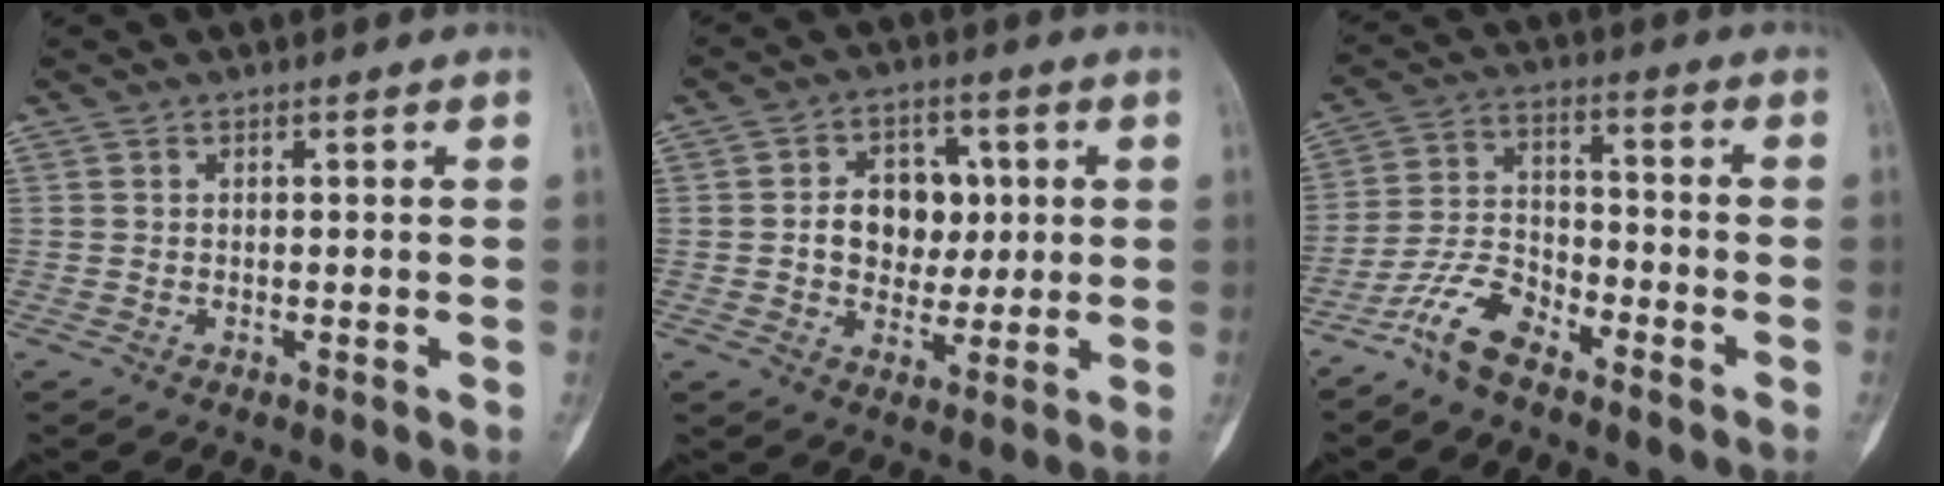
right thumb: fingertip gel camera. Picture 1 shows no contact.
{"total": 9.9, "force": [1.0, 7.7, 6.2], "torque": [-0.045, 0.007, 0.016]}
{"total": 9.0, "force": [-6.5, 3.5, 5.0], "torque": [-0.106, 0.043, -0.138]}